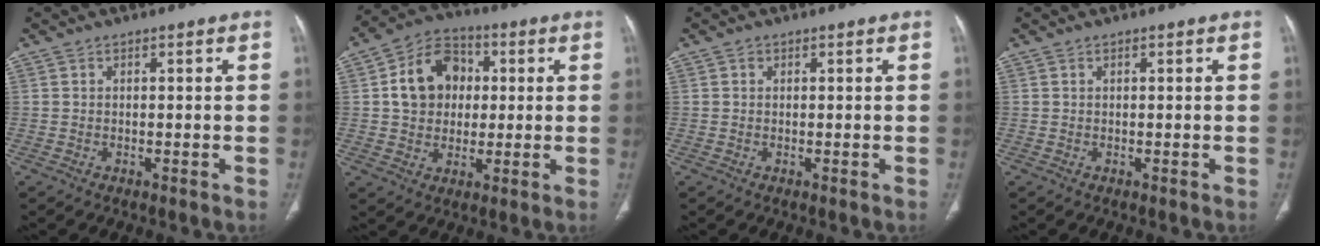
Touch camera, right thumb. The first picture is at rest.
{"total": 12.5, "force": [1.7, 10.1, 7.1], "torque": [-0.090, 0.013, 0.023]}
{"total": 0.6, "force": [0.2, 0.5, 0.2], "torque": [0.001, 0.001, 0.003]}
{"total": 0.0}